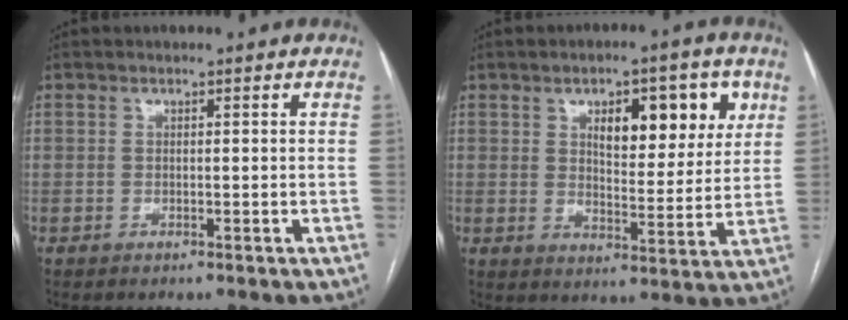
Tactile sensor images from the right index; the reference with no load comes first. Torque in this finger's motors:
{"motor_torque": [0.49, 0.43, 0.64, 0.09]}